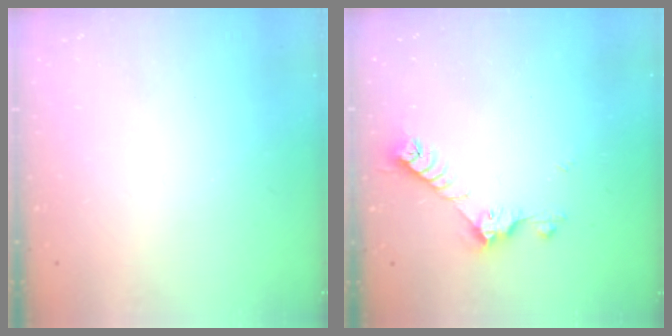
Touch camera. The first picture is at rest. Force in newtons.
{"total": 7.2, "press": 7.2, "slide": 0.9}